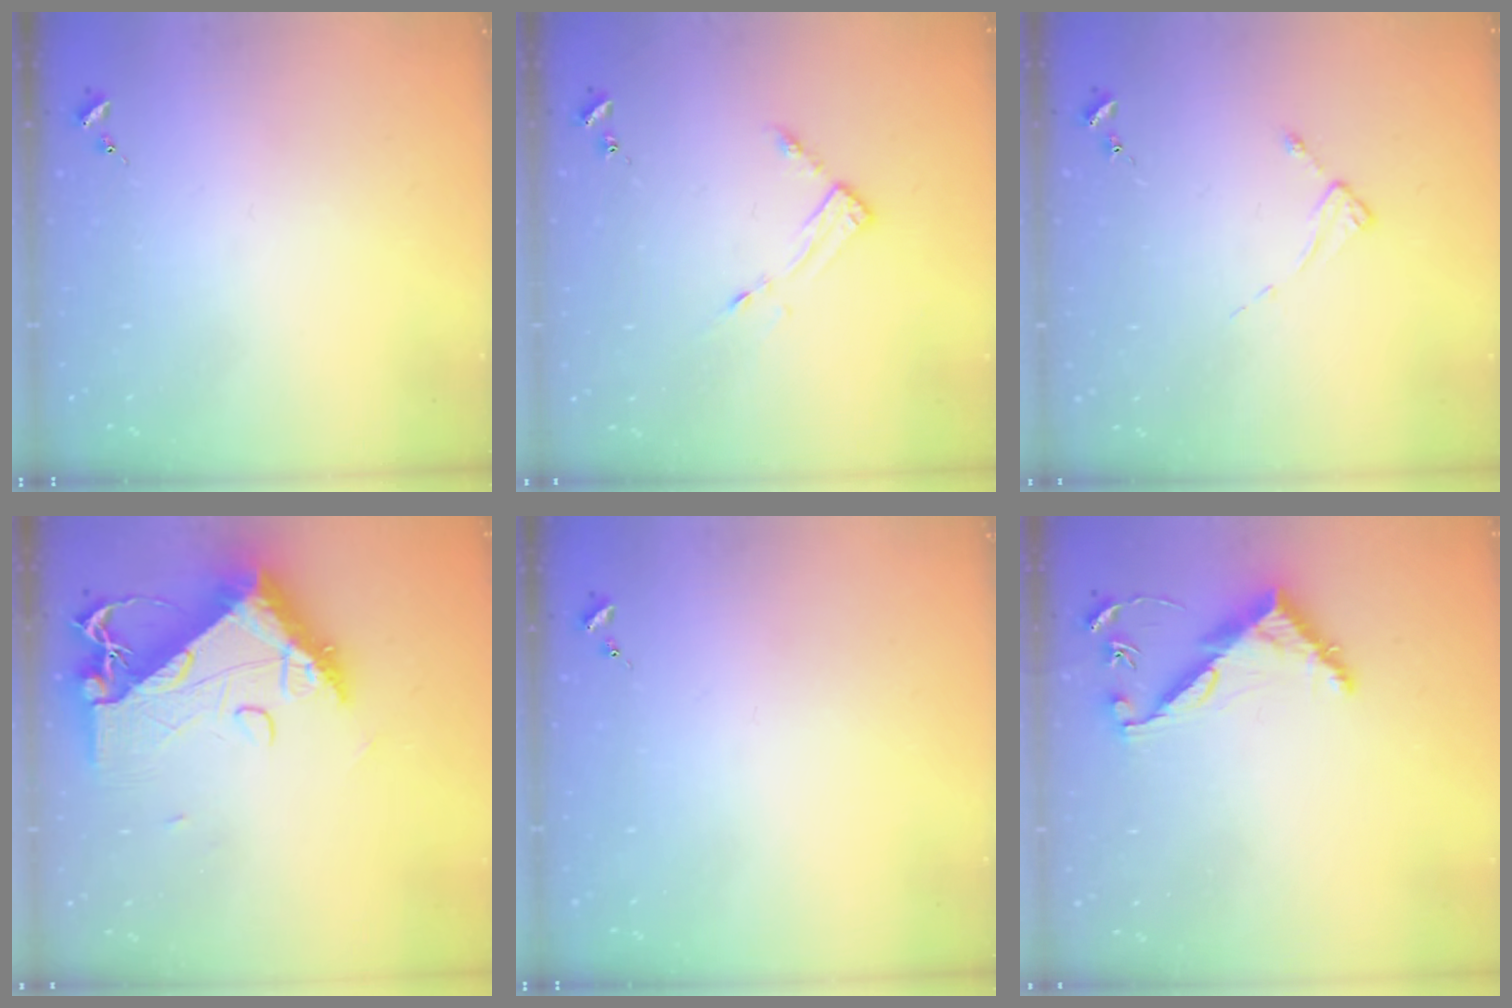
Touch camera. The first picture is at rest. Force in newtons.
{"total": 4.2, "press": 4.2, "slide": 0.5}
{"total": 2.3, "press": 2.3, "slide": 0.3}
{"total": 15.2, "press": 15.1, "slide": 1.3}
{"total": 0.0}
{"total": 7.5, "press": 7.5, "slide": 0.5}